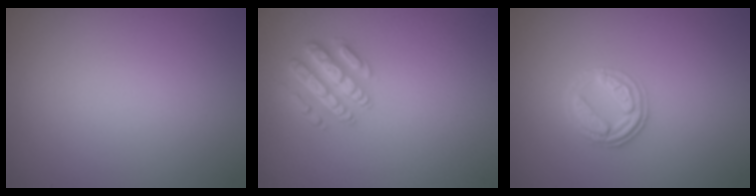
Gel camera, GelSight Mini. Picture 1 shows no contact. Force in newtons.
{"total": 2.9, "press": 2.9, "slide": 0.7}
{"total": 2.6, "press": 2.4, "slide": 1.0}